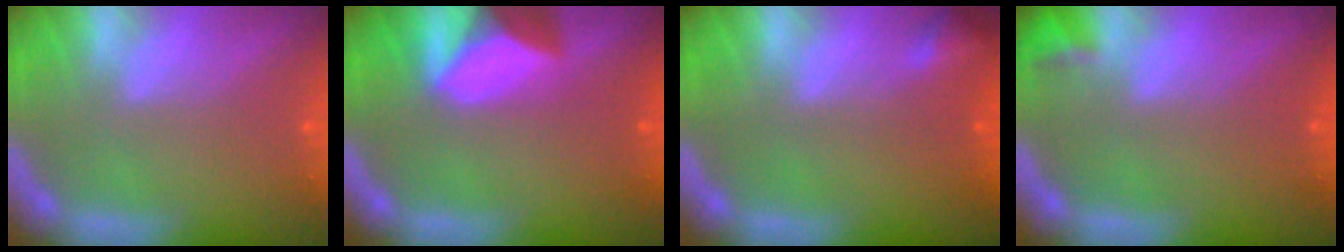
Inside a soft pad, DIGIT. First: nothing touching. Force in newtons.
{"total": 8.0}
{"total": 1.4}
{"total": 1.4}